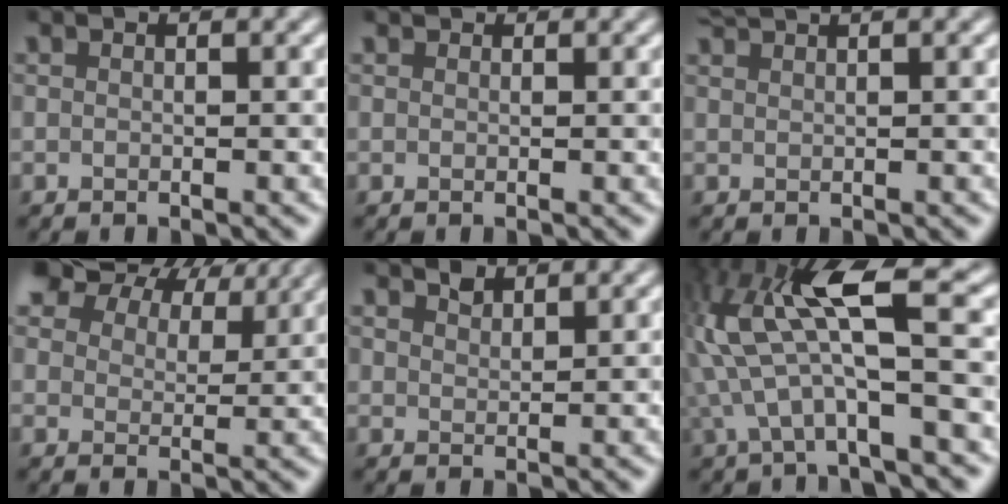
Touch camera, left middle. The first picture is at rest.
{"total": 0.7, "force": [0.6, 0.3, 0.1], "torque": [0.000, -0.003, 0.005]}
{"total": 1.8, "force": [1.6, 0.1, 0.8], "torque": [-0.009, 0.008, 0.030]}
{"total": 11.7, "force": [8.8, 5.7, 5.2], "torque": [-0.112, 0.009, 0.146]}
{"total": 1.2, "force": [1.0, 0.5, 0.2], "torque": [-0.004, -0.001, 0.021]}
{"total": 8.9, "force": [1.2, 2.9, 8.3], "torque": [-0.178, 0.007, 0.021]}